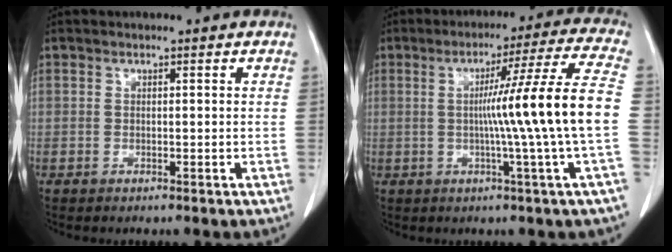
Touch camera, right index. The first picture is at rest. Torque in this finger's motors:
{"motor_torque": [1.32, -0.46, 0.71, 0.18]}